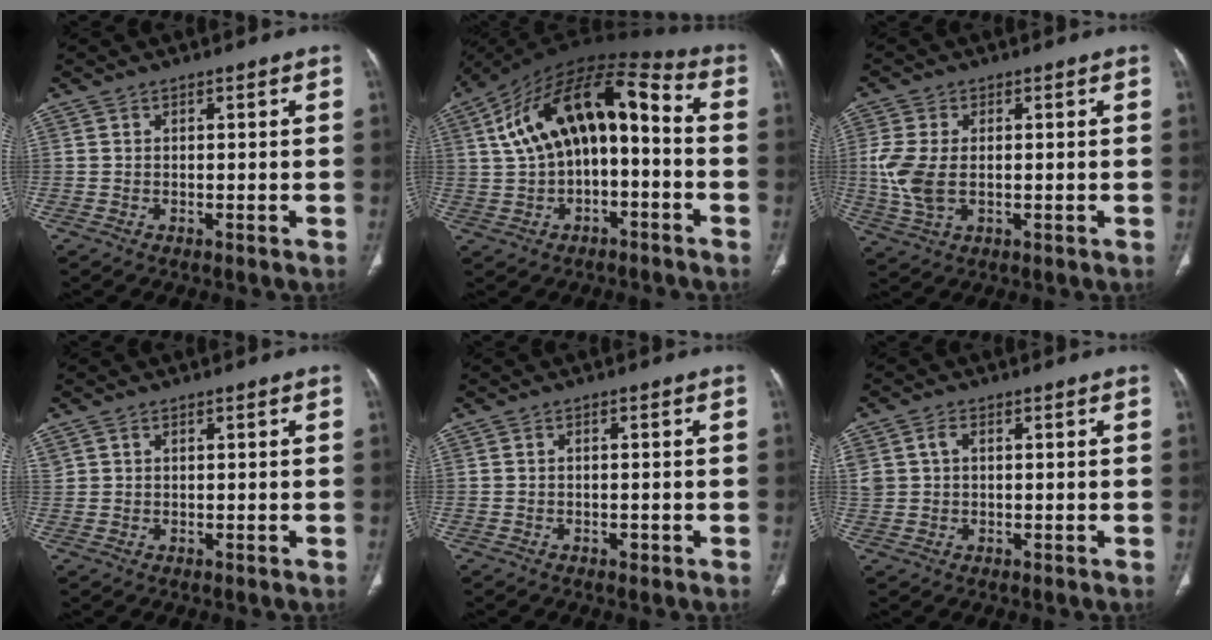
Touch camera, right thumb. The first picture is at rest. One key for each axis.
{"total": 18.6, "fx": 0.8, "fy": 9.7, "fz": 15.9, "tx": -0.259, "ty": 0.063, "tz": 0.011}
{"total": 7.8, "fx": -0.1, "fy": 4.5, "fz": 6.4, "tx": -0.160, "ty": -0.003, "tz": 0.001}
{"total": 0.0}
{"total": 1.1, "fx": -0.6, "fy": 0.6, "fz": 0.7, "tx": -0.011, "ty": 0.002, "tz": -0.007}
{"total": 3.9, "fx": 1.0, "fy": 2.8, "fz": 2.4, "tx": -0.056, "ty": 0.009, "tz": 0.025}